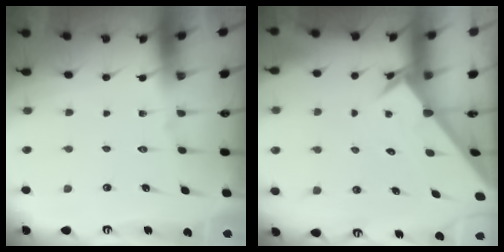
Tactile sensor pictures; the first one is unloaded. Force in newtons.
{"total": 2.5, "press": 2.5, "slide": 0.2}